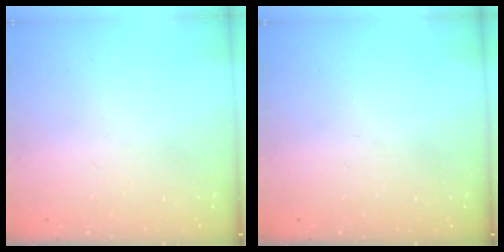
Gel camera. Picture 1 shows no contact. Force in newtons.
{"total": 0.0}